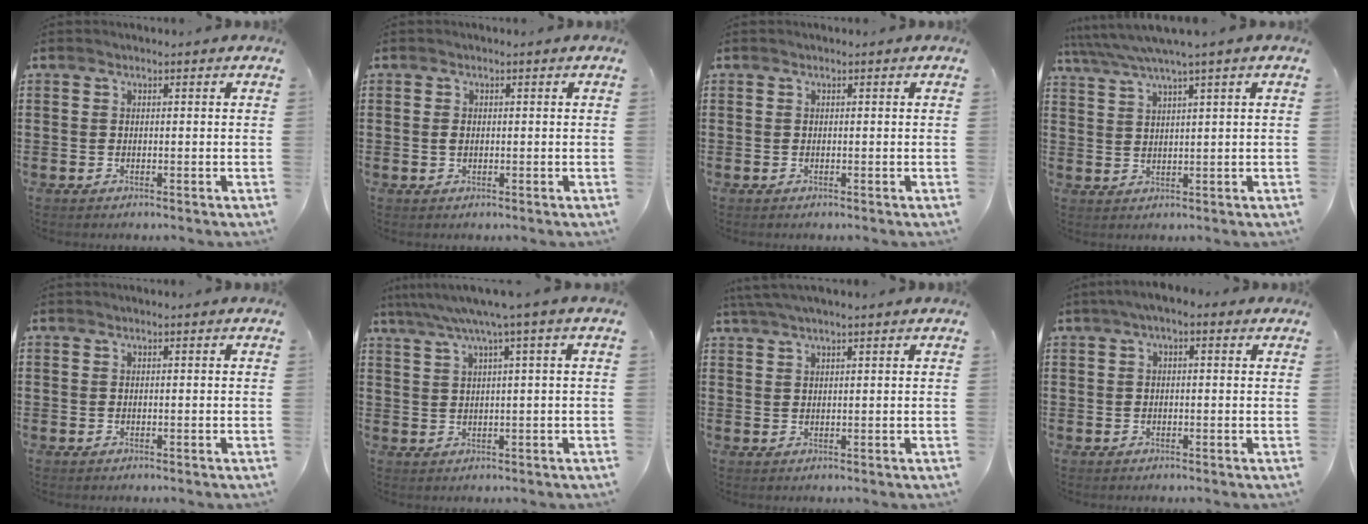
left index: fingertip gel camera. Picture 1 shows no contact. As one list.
[{"total": 1.2, "force": [0.0, 0.7, 0.9], "torque": [-0.020, 0.003, -0.001]}, {"total": 0.0}, {"total": 3.9, "force": [2.7, -0.3, 2.8], "torque": [-0.063, -0.008, 0.044]}, {"total": 0.0}, {"total": 4.5, "force": [2.4, -0.8, 3.7], "torque": [-0.078, -0.008, 0.037]}, {"total": 2.8, "force": [2.3, 0.2, 1.7], "torque": [-0.038, 0.005, 0.043]}, {"total": 1.9, "force": [0.0, 0.7, 1.8], "torque": [-0.032, 0.004, -0.003]}]